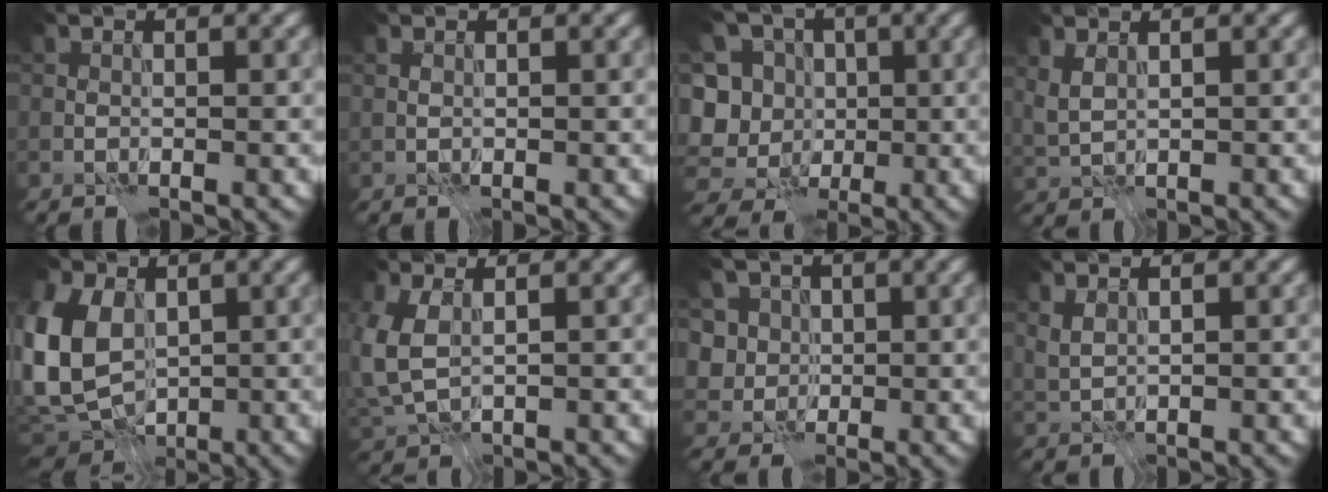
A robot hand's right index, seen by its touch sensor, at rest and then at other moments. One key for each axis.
{"total": 0.0}
{"total": 12.8, "fx": -1.0, "fy": 11.8, "fz": 4.8, "tx": -0.143, "ty": 0.017, "tz": -0.030}
{"total": 2.0, "fx": 1.1, "fy": 0.9, "fz": 1.4, "tx": -0.034, "ty": 0.001, "tz": 0.031}
{"total": 11.3, "fx": 0.1, "fy": 8.1, "fz": 7.9, "tx": -0.177, "ty": -0.015, "tz": -0.003}
{"total": 4.9, "fx": 0.8, "fy": 2.9, "fz": 3.8, "tx": -0.101, "ty": -0.002, "tz": 0.017}
{"total": 6.7, "fx": 2.5, "fy": 5.7, "fz": 2.6, "tx": -0.053, "ty": 0.016, "tz": 0.022}
{"total": 1.6, "fx": 1.0, "fy": 0.6, "fz": 1.1, "tx": -0.026, "ty": 0.001, "tz": 0.028}